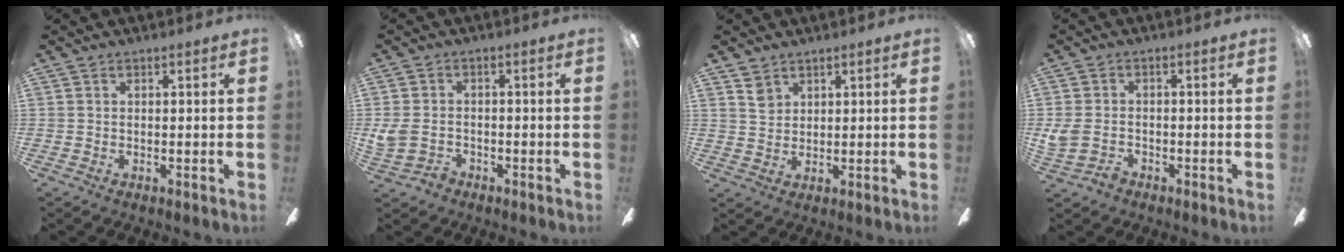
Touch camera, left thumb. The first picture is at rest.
{"total": 5.7, "force": [-2.2, 4.1, 3.3], "torque": [-0.081, 0.010, -0.040]}
{"total": 3.6, "force": [2.5, 2.4, 0.9], "torque": [-0.006, -0.006, 0.046]}
{"total": 4.7, "force": [-2.1, 3.2, 2.7], "torque": [-0.071, 0.003, -0.042]}